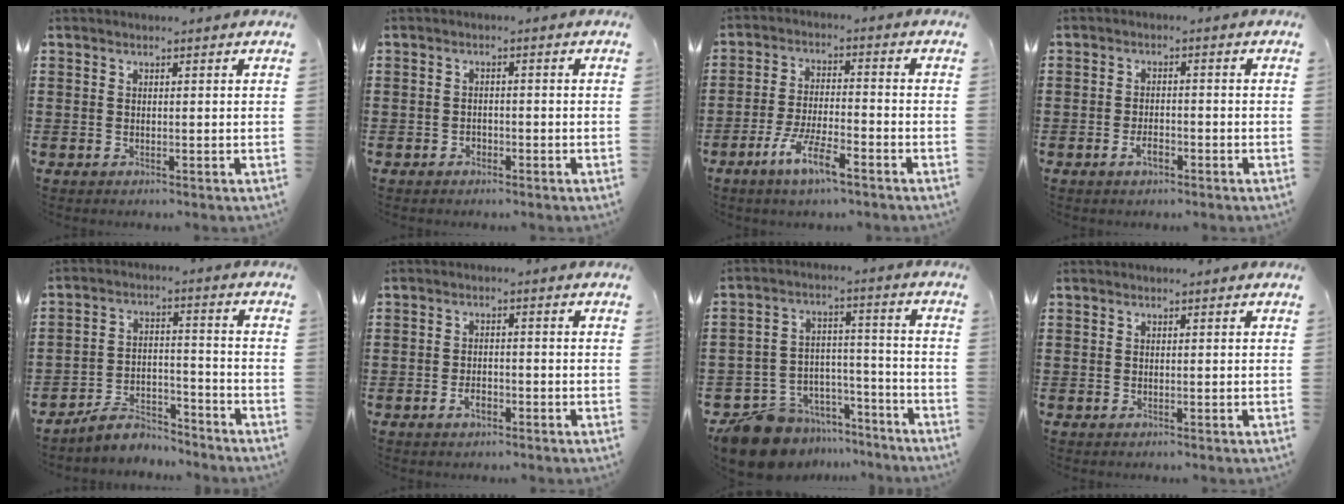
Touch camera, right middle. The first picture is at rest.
{"total": 1.2, "force": [-1.0, 0.6, 0.1], "torque": [-0.009, -0.002, -0.022]}
{"total": 7.3, "force": [-4.6, 1.5, 5.5], "torque": [-0.121, -0.008, -0.088]}
{"total": 2.6, "force": [-1.6, 1.0, 1.9], "torque": [-0.029, -0.003, -0.030]}
{"total": 6.8, "force": [-6.4, 1.5, 1.4], "torque": [-0.026, 0.013, -0.124]}
{"total": 2.5, "force": [-1.5, 1.1, 1.6], "torque": [-0.033, -0.001, -0.027]}
{"total": 10.3, "force": [-9.6, 3.2, 1.4], "torque": [-0.043, 0.029, -0.186]}
{"total": 0.0}